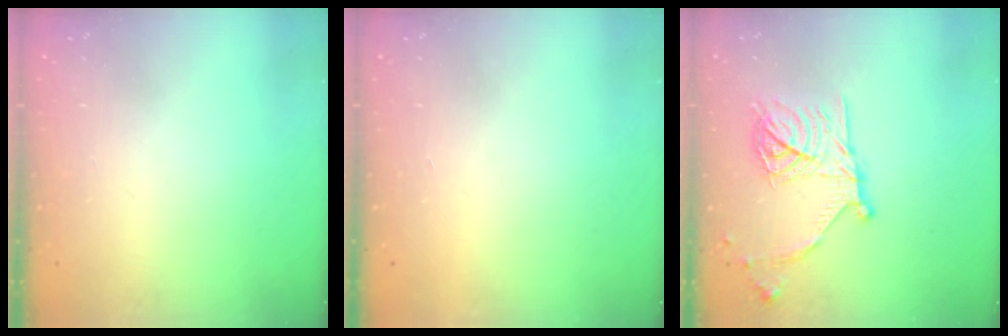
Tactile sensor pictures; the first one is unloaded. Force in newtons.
{"total": 1.7, "press": 1.7, "slide": 0.1}
{"total": 18.2, "press": 18.2, "slide": 1.2}